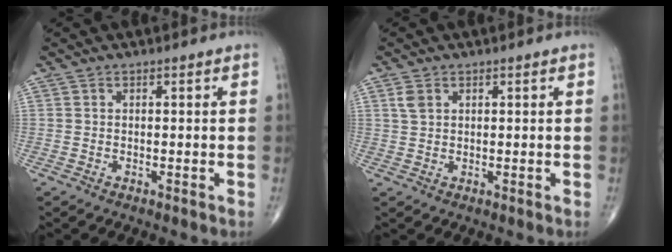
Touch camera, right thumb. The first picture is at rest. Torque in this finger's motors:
{"motor_torque": [-0.15, 0.12, 0.07, 0.01, 0.00]}